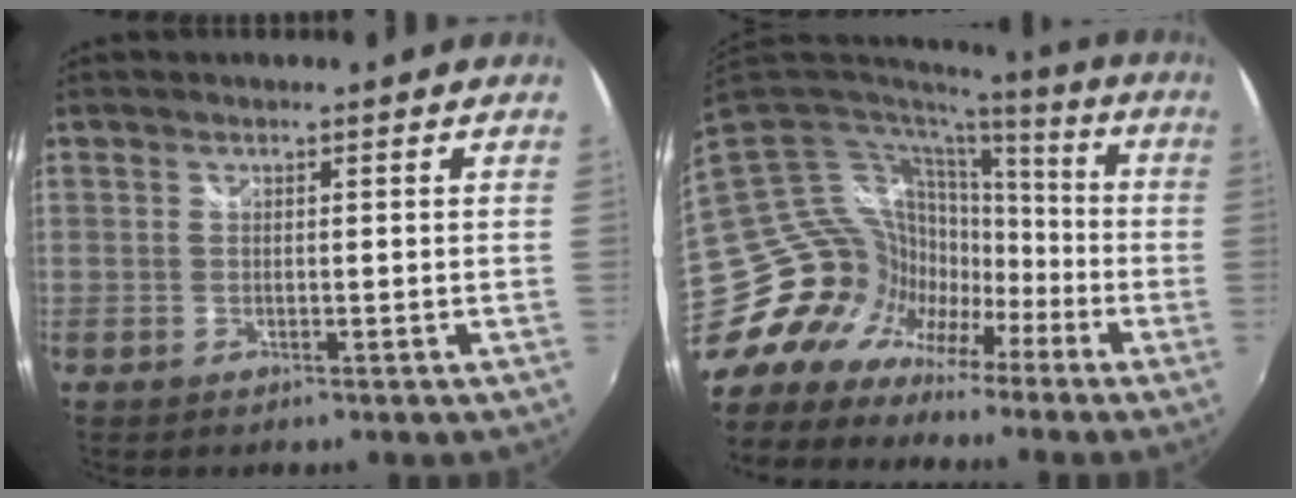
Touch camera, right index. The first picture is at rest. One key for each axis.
{"total": 21.8, "fx": -11.7, "fy": 15.8, "fz": 9.4, "tx": -0.216, "ty": 0.007, "tz": -0.201}